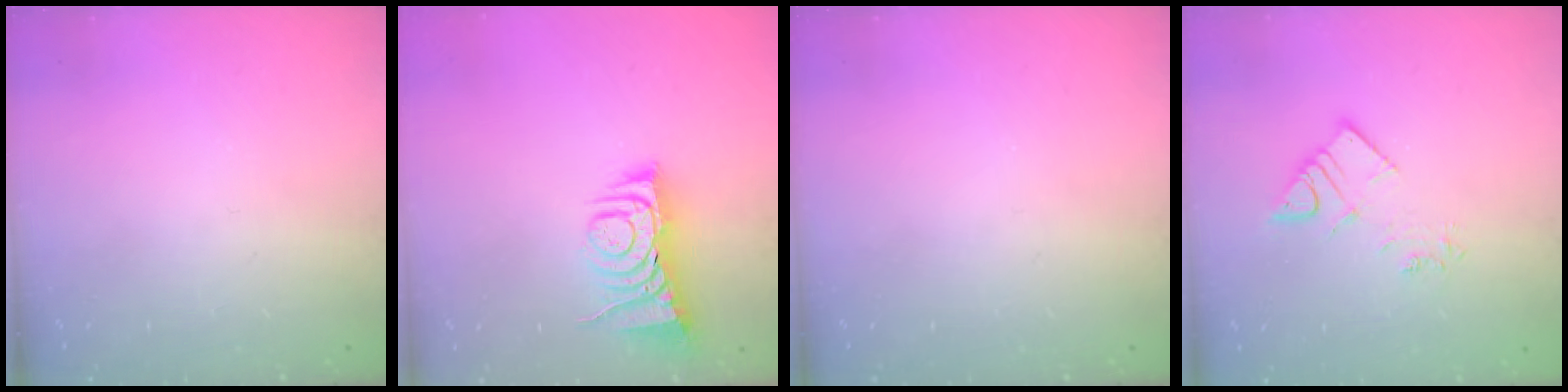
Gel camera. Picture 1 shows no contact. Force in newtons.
{"total": 7.3, "press": 7.2, "slide": 0.8}
{"total": 0.0}
{"total": 7.1, "press": 7.1, "slide": 0.6}